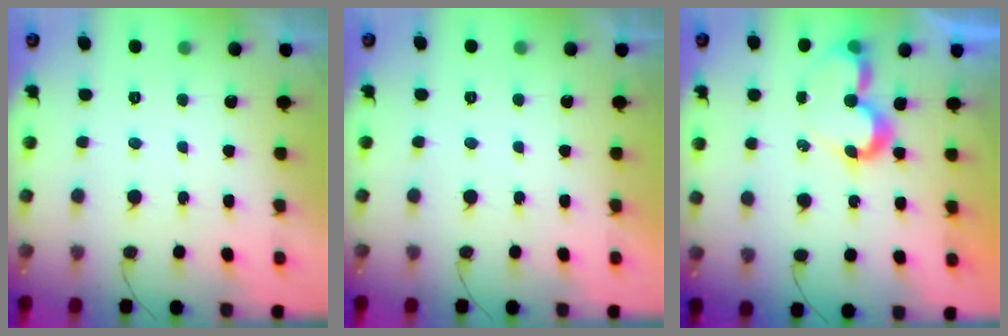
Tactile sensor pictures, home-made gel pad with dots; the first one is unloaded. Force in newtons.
{"total": 1.7, "press": 1.7, "slide": 0.1}
{"total": 8.3, "press": 8.3, "slide": 0.7}